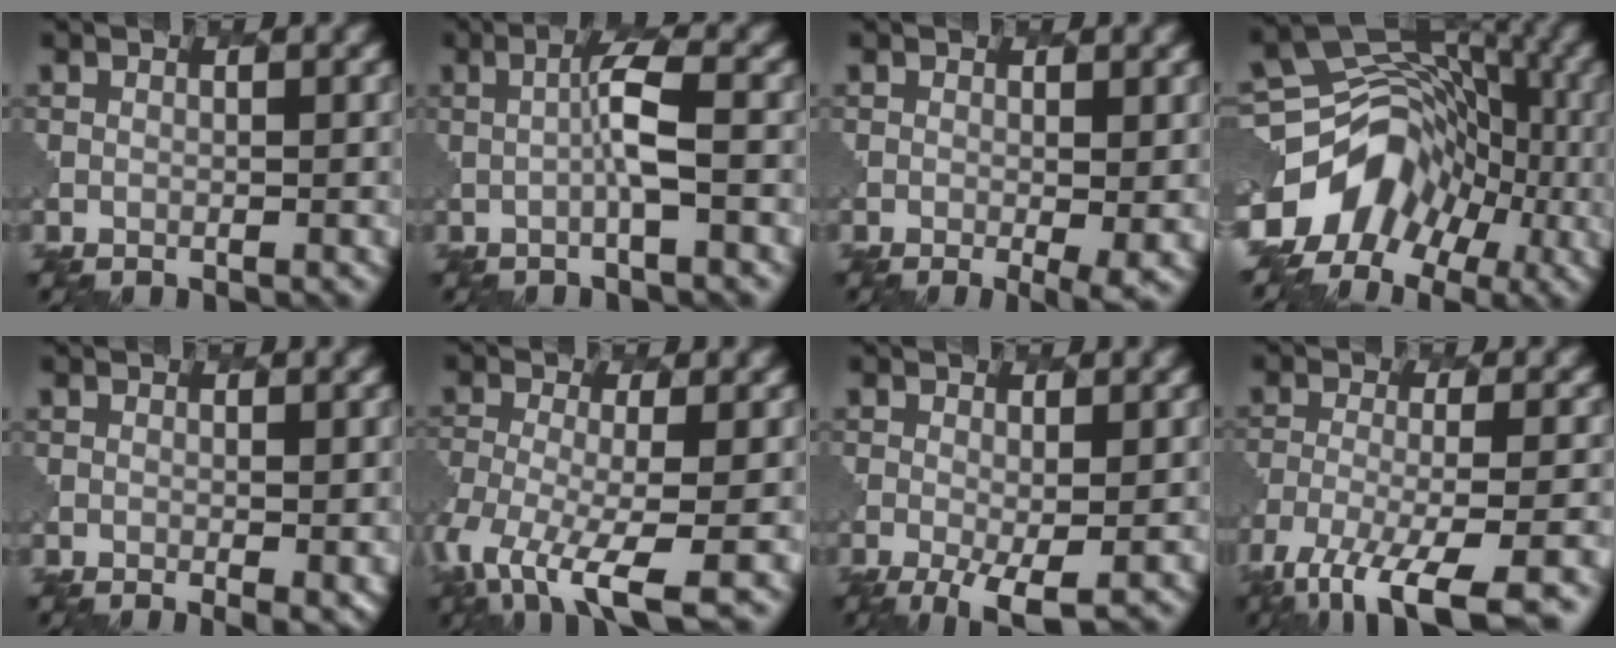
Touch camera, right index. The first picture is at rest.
{"total": 2.8, "force": [-0.1, 0.2, 2.8], "torque": [-0.051, 0.003, -0.006]}
{"total": 2.8, "force": [-0.4, 0.7, 2.7], "torque": [-0.043, -0.014, -0.001]}
{"total": 11.1, "force": [-4.8, 8.4, 5.5], "torque": [-0.087, 0.006, -0.089]}
{"total": 2.3, "force": [-0.2, 0.7, 2.1], "torque": [-0.031, -0.011, 0.002]}
{"total": 7.4, "force": [-4.0, 2.7, 5.6], "torque": [-0.113, -0.019, -0.077]}
{"total": 3.6, "force": [-1.1, 1.1, 3.2], "torque": [-0.062, -0.012, -0.017]}
{"total": 9.8, "force": [-7.4, 2.3, 6.1], "torque": [-0.108, -0.024, -0.121]}